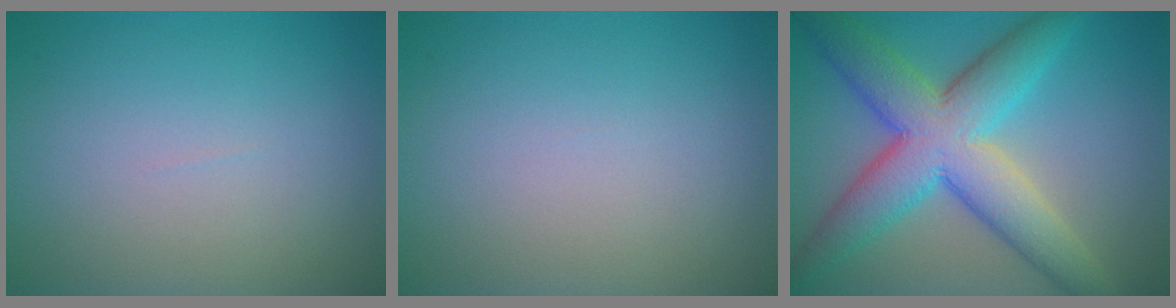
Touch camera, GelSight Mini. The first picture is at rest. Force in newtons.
{"total": 0.0}
{"total": 9.9, "press": 9.9, "slide": 0.1}